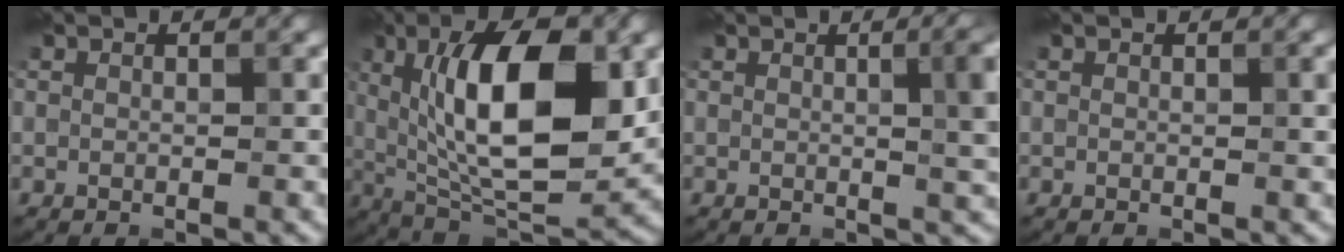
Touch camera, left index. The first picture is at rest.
{"total": 12.5, "force": [2.3, 4.9, 11.2], "torque": [-0.169, 0.002, 0.037]}
{"total": 6.2, "force": [0.8, 2.4, 5.7], "torque": [-0.036, 0.011, 0.010]}
{"total": 1.1, "force": [0.2, 0.2, 1.0], "torque": [-0.012, 0.001, 0.002]}